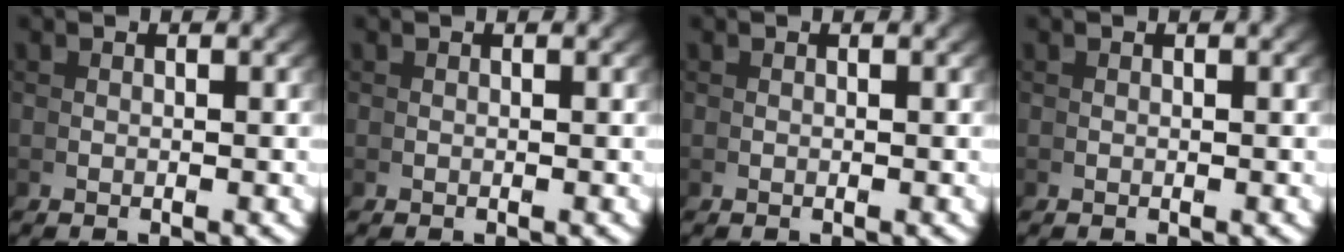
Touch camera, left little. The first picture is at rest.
{"total": 0.0}
{"total": 0.0}
{"total": 0.0}